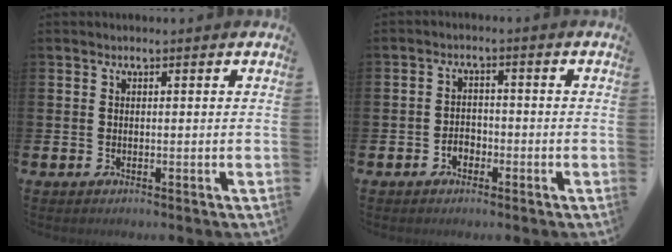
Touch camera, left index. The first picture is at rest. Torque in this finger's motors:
{"motor_torque": [0.25, -0.06, 0.05, 0.05]}